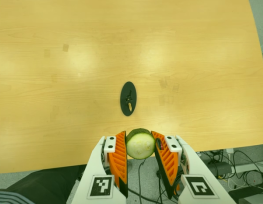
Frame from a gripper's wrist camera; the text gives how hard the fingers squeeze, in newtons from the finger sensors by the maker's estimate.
{"total": 12.4, "left": 12.8, "right": 12.0}